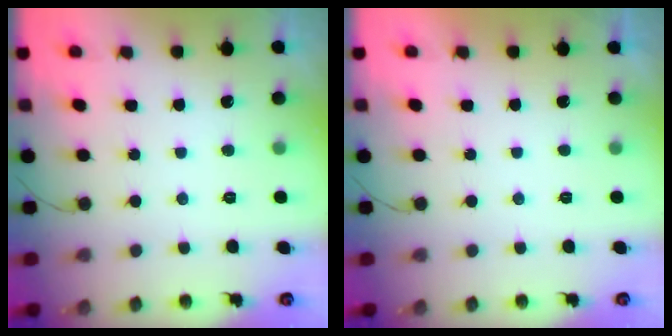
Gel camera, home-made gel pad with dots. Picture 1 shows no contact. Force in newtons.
{"total": 2.3, "press": 2.3, "slide": 0.3}